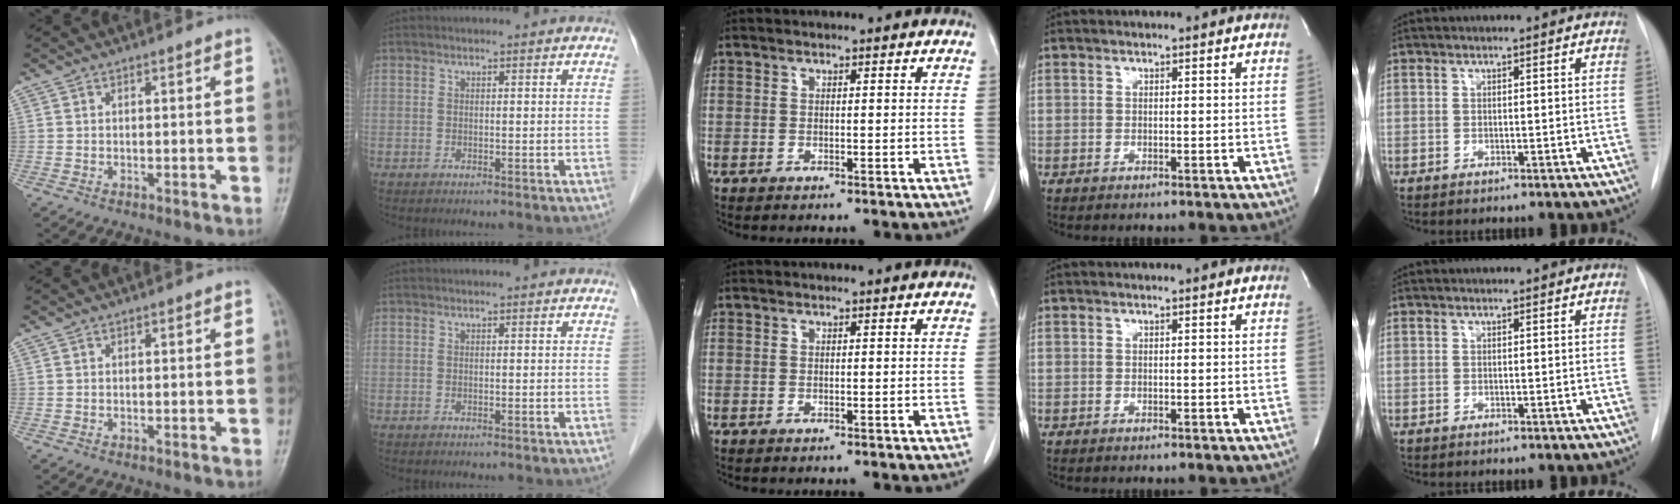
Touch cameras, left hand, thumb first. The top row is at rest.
{}